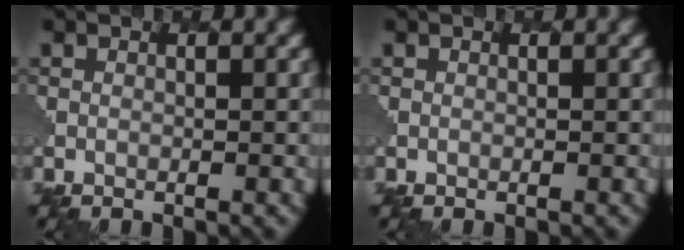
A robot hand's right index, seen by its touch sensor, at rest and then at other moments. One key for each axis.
{"total": 0.0}